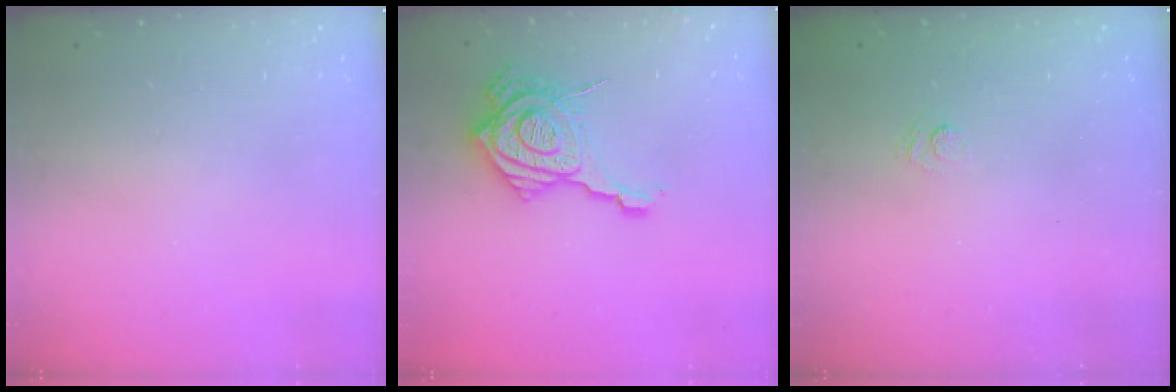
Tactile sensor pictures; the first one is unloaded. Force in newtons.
{"total": 20.0, "press": 19.9, "slide": 2.3}
{"total": 2.6, "press": 2.3, "slide": 1.1}